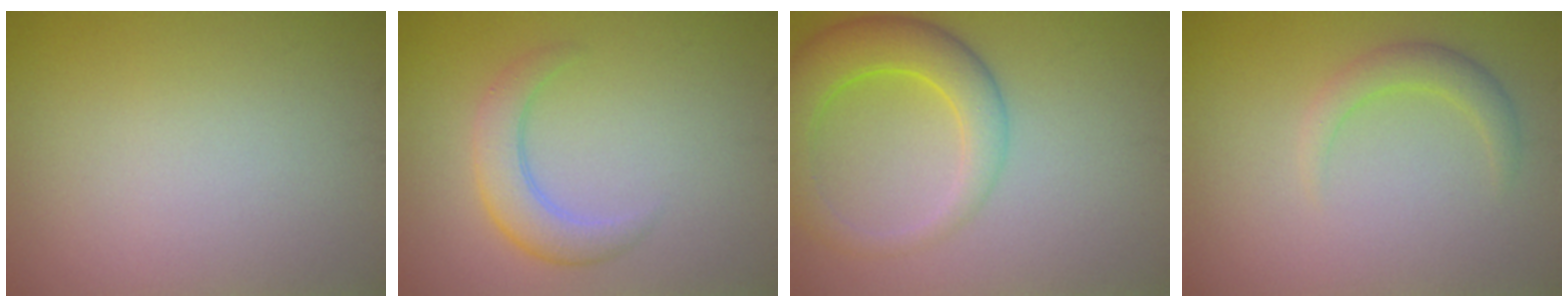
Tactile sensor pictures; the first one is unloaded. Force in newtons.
{"total": 3.4, "press": 3.4, "slide": 0.2}
{"total": 5.4, "press": 5.4, "slide": 0.3}
{"total": 2.0, "press": 2.0, "slide": 0.1}